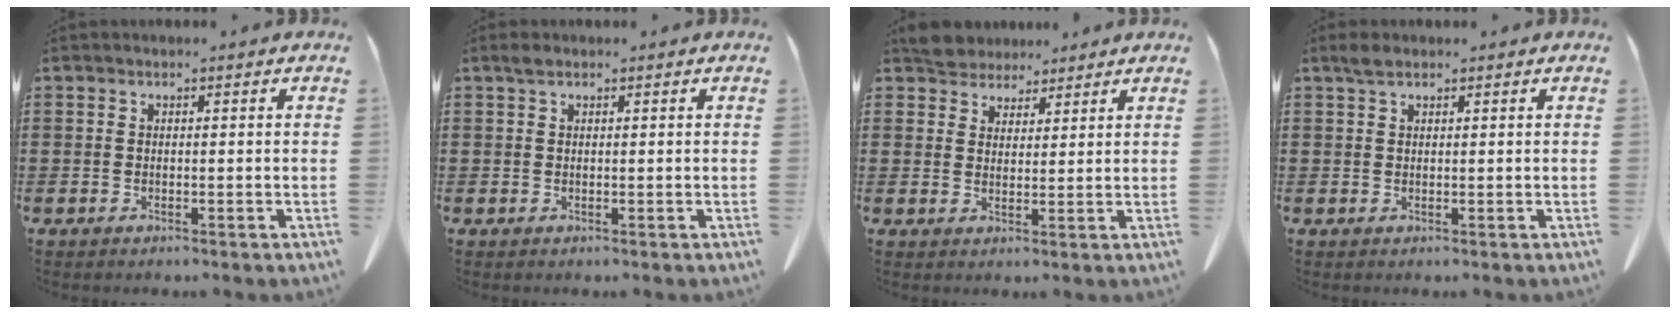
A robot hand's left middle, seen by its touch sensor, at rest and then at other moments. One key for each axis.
{"total": 0.9, "fx": 0.5, "fy": 0.5, "fz": 0.5, "tx": -0.013, "ty": 0.001, "tz": 0.011}
{"total": 4.5, "fx": 4.2, "fy": 1.5, "fz": 0.3, "tx": -0.023, "ty": -0.007, "tz": 0.083}
{"total": 1.6, "fx": 1.1, "fy": 0.6, "fz": 0.9, "tx": -0.021, "ty": 0.001, "tz": 0.022}